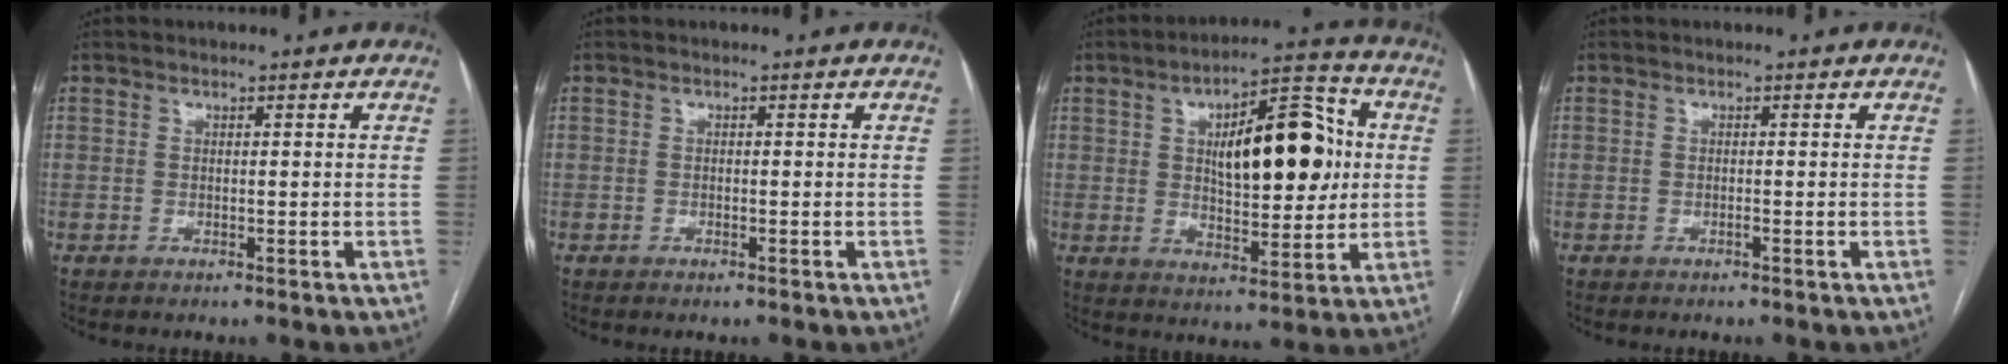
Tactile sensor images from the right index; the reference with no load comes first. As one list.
[{"total": 0.6, "force": [-0.4, 0.1, 0.4], "torque": [-0.009, -0.001, -0.005]}, {"total": 15.6, "force": [2.8, 5.9, 14.2], "torque": [-0.211, 0.025, 0.046]}, {"total": 0.0}]